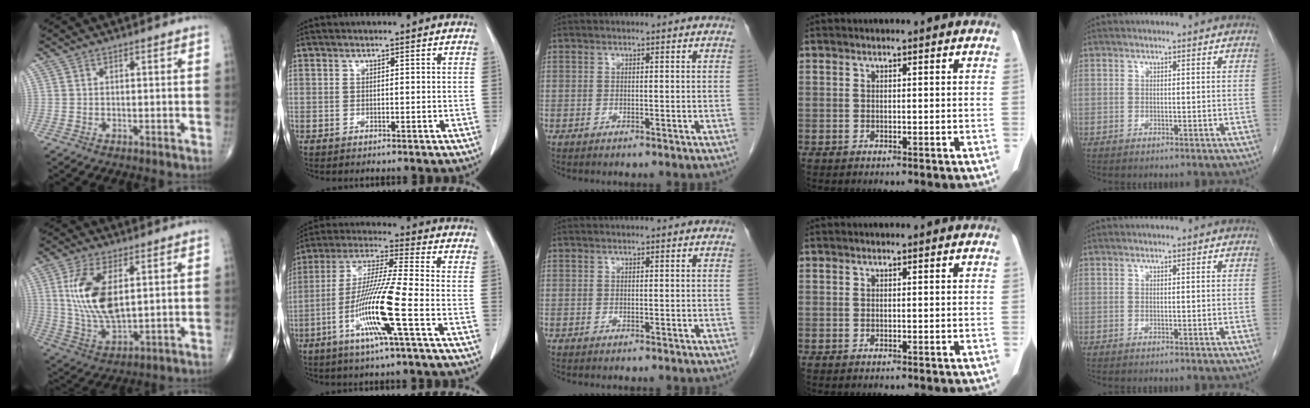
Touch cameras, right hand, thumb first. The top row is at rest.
{"thumb": {"total": 13.8, "force": [3.3, 6.6, 11.7], "torque": [-0.234, -0.019, 0.074]}, "index": {"total": 13.3, "force": [-4.7, -0.8, 12.5], "torque": [-0.248, -0.013, -0.096]}}